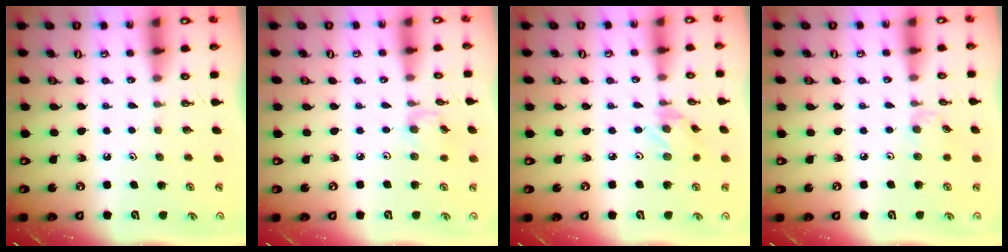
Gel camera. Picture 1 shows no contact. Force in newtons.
{"total": 2.9, "press": 2.9, "slide": 0.1}
{"total": 1.3, "press": 1.3, "slide": 0.0}
{"total": 2.5, "press": 2.4, "slide": 0.4}